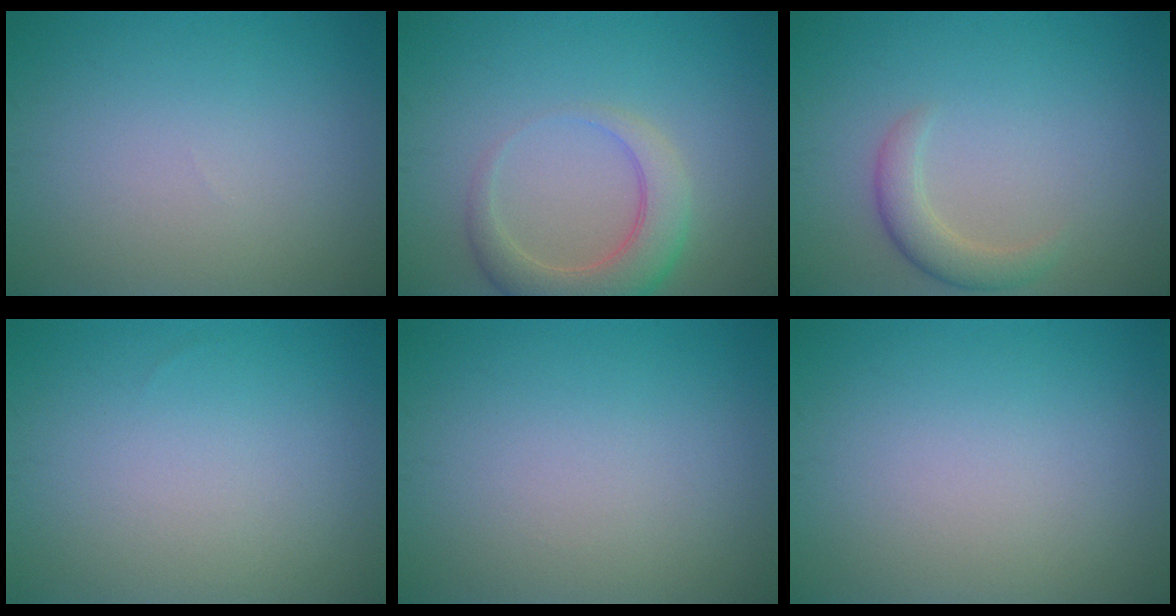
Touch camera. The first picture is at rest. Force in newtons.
{"total": 4.6, "press": 4.6, "slide": 0.4}
{"total": 2.5, "press": 2.5, "slide": 0.2}
{"total": 0.0}
{"total": 0.0}
{"total": 0.0}